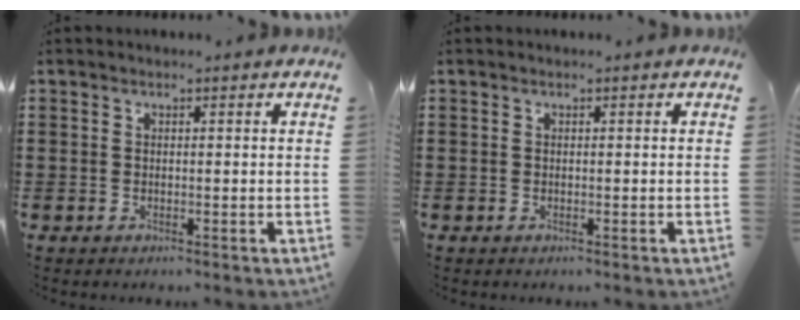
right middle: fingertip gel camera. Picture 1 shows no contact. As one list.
[{"total": 0.0}]